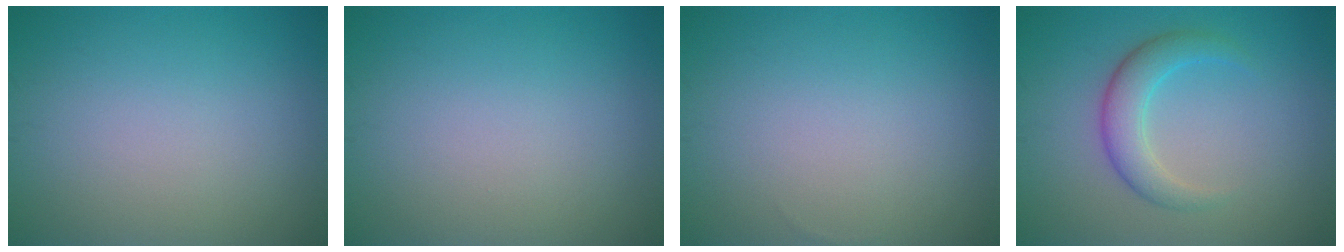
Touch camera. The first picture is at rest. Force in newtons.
{"total": 0.0}
{"total": 0.0}
{"total": 3.5, "press": 3.5, "slide": 0.2}